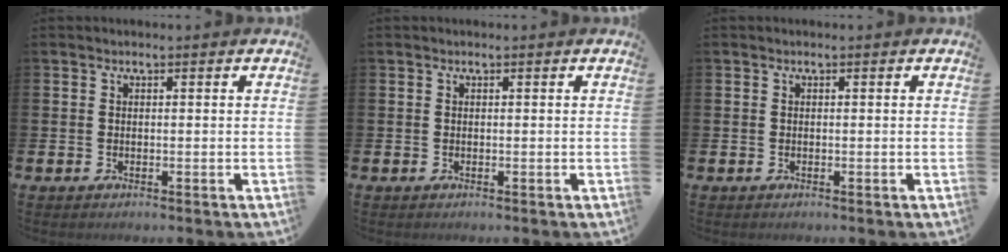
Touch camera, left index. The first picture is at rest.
{"total": 0.0}
{"total": 0.0}